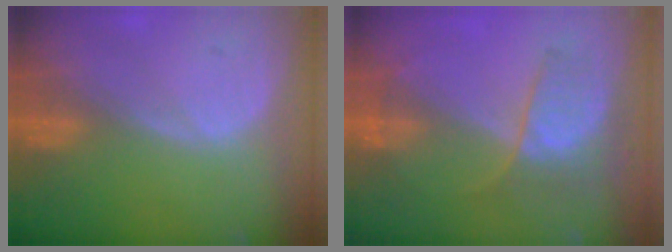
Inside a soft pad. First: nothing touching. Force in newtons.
{"total": 7.0, "press": 6.0, "slide": 3.7}